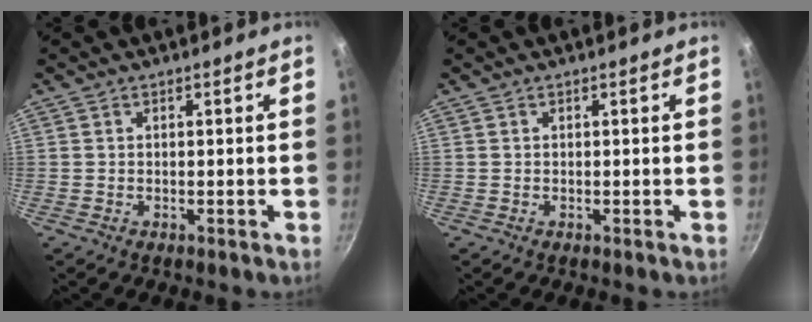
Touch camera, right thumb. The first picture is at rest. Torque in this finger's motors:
{"motor_torque": [0.00, 0.00, -0.02, -0.02, 0.00]}